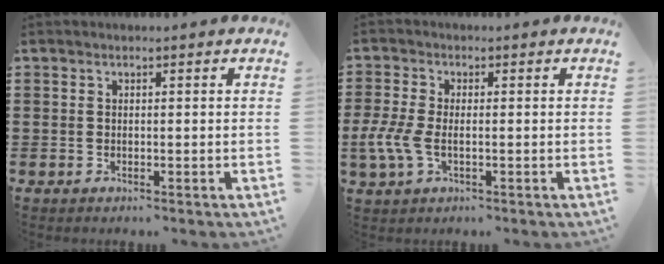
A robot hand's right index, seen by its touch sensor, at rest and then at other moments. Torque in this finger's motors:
{"motor_torque": [0.95, -0.01, 0.43, 0.11]}